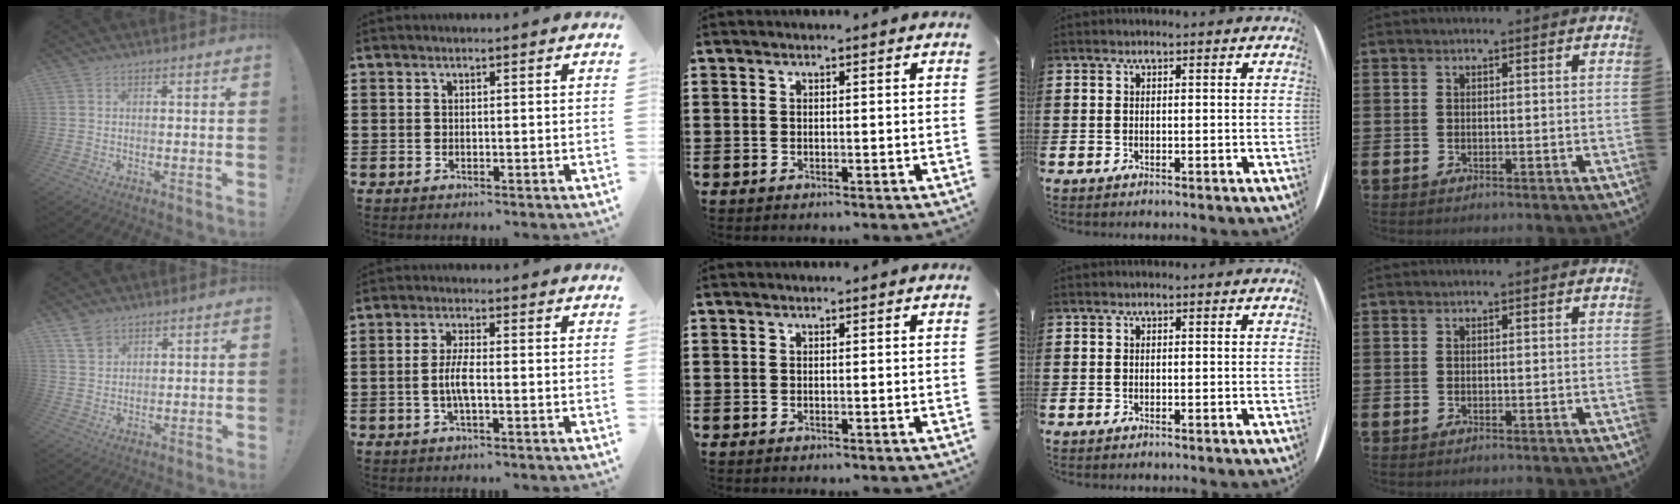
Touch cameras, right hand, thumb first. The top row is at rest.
{"thumb": {"total": 4.9, "force": [3.5, 3.1, 1.5], "torque": [-0.018, -0.018, 0.066]}, "index": {"total": 4.0, "force": [-0.9, 0.8, 3.8], "torque": [-0.090, -0.008, -0.024]}}